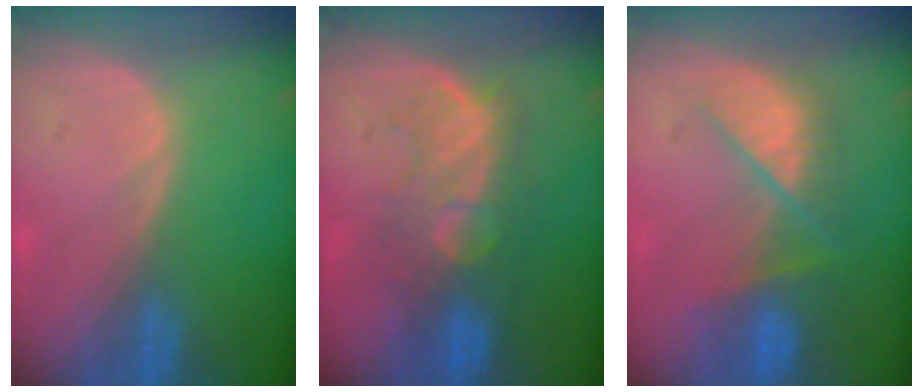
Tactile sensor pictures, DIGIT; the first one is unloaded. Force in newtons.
{"total": 9.0, "press": 8.3, "slide": 3.4}
{"total": 7.8, "press": 7.2, "slide": 2.8}